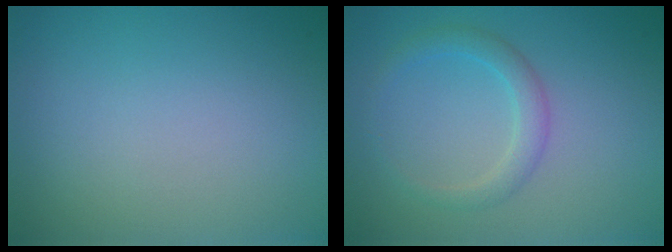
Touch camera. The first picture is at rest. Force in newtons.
{"total": 2.1, "press": 2.1, "slide": 0.0}